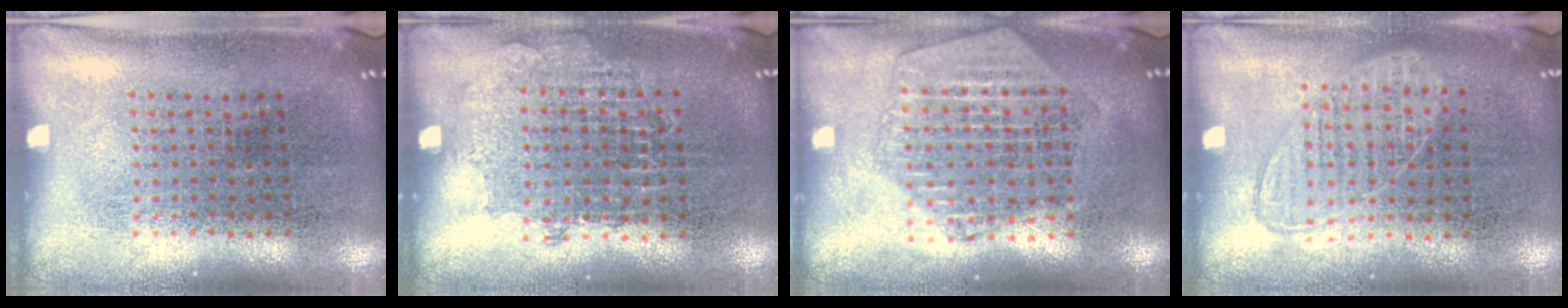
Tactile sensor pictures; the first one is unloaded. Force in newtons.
{"total": 0.8, "press": 0.8, "slide": 0.2}
{"total": 2.1, "press": 1.9, "slide": 0.9}
{"total": 0.9, "press": 0.8, "slide": 0.3}